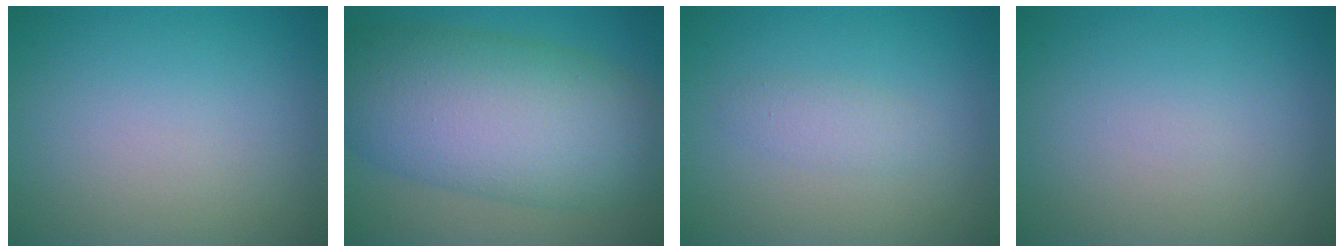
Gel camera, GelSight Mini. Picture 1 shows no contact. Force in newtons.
{"total": 12.3, "press": 12.3, "slide": 0.3}
{"total": 1.4, "press": 1.4, "slide": 0.0}
{"total": 0.0}